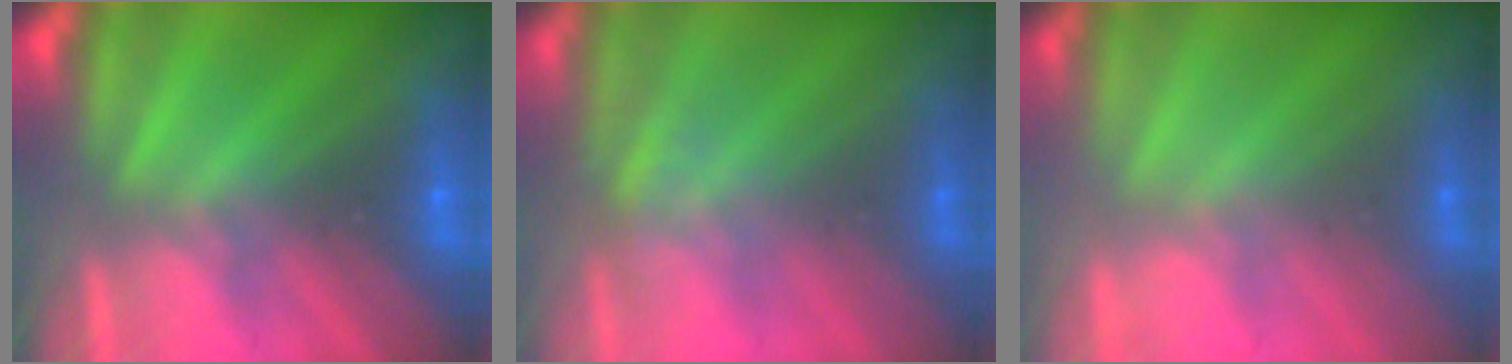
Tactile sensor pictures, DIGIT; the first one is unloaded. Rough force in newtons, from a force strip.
{"total": 2.3}
{"total": 1.9}